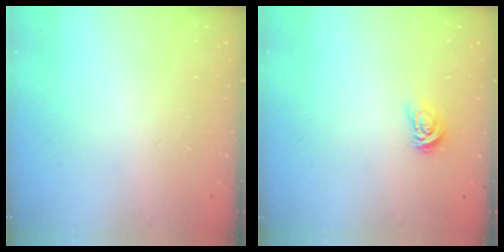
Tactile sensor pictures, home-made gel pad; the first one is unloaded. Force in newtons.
{"total": 2.9, "press": 2.8, "slide": 0.4}